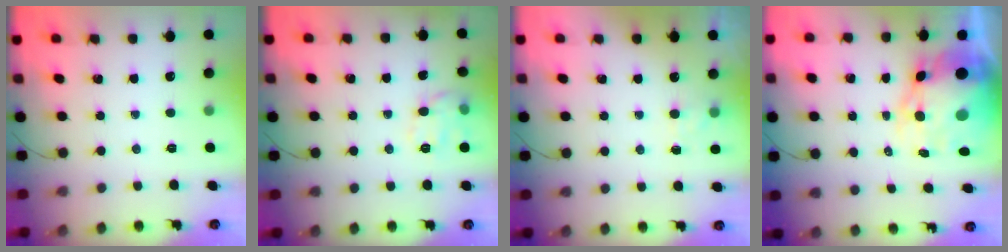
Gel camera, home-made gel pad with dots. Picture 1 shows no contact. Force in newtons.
{"total": 9.9, "press": 9.9, "slide": 0.7}
{"total": 5.0, "press": 4.7, "slide": 1.6}
{"total": 16.3, "press": 15.8, "slide": 3.8}